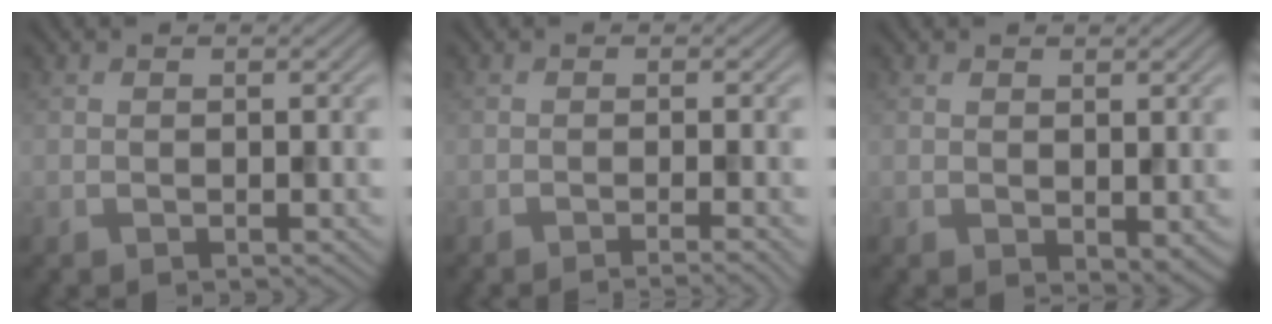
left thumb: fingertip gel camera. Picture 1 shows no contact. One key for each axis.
{"total": 2.4, "fx": -1.3, "fy": 0.4, "fz": 2.0, "tx": -0.020, "ty": 0.001, "tz": -0.029}
{"total": 1.8, "fx": 0.0, "fy": 1.1, "fz": 1.5, "tx": -0.023, "ty": -0.007, "tz": 0.005}